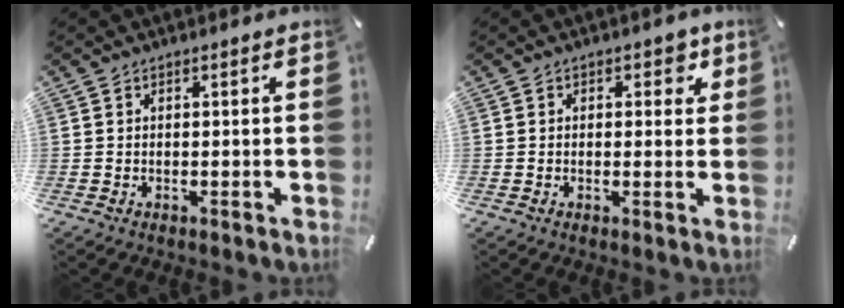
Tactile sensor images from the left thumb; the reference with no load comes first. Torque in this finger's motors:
{"motor_torque": [0.08, -0.32, -0.17, 0.12, -0.04]}